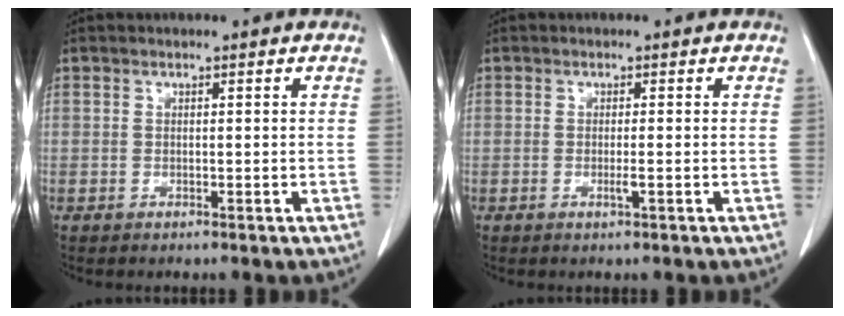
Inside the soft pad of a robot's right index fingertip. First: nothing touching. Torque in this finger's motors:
{"motor_torque": [0.40, 0.07, 0.02, 0.00]}